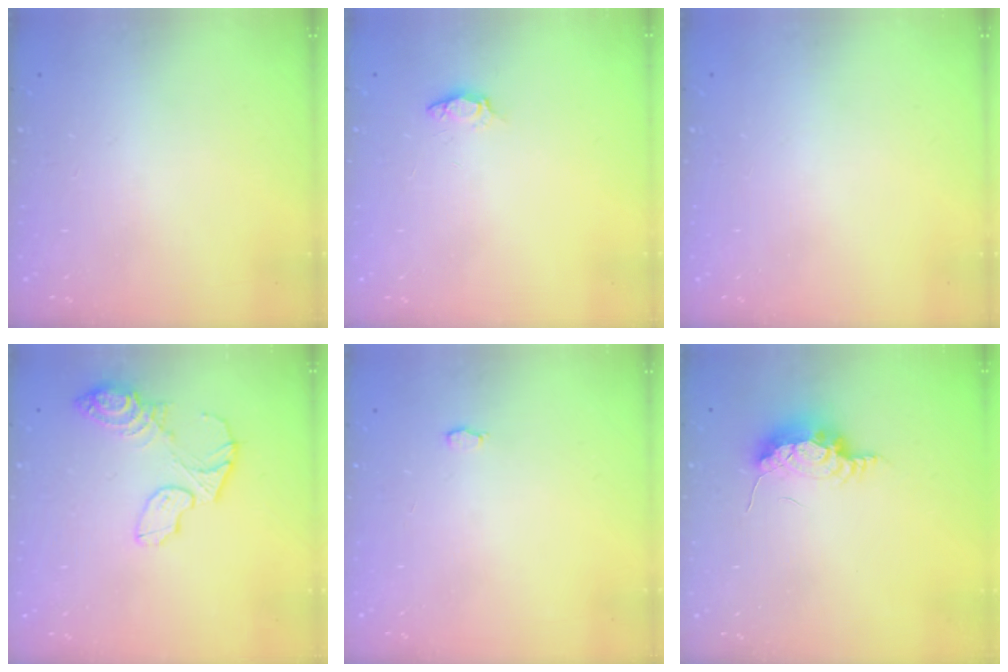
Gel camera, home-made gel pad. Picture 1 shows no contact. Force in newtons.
{"total": 3.7, "press": 3.6, "slide": 0.6}
{"total": 0.0}
{"total": 10.8, "press": 10.8, "slide": 1.1}
{"total": 2.8, "press": 2.8, "slide": 0.3}
{"total": 7.6, "press": 7.4, "slide": 1.8}